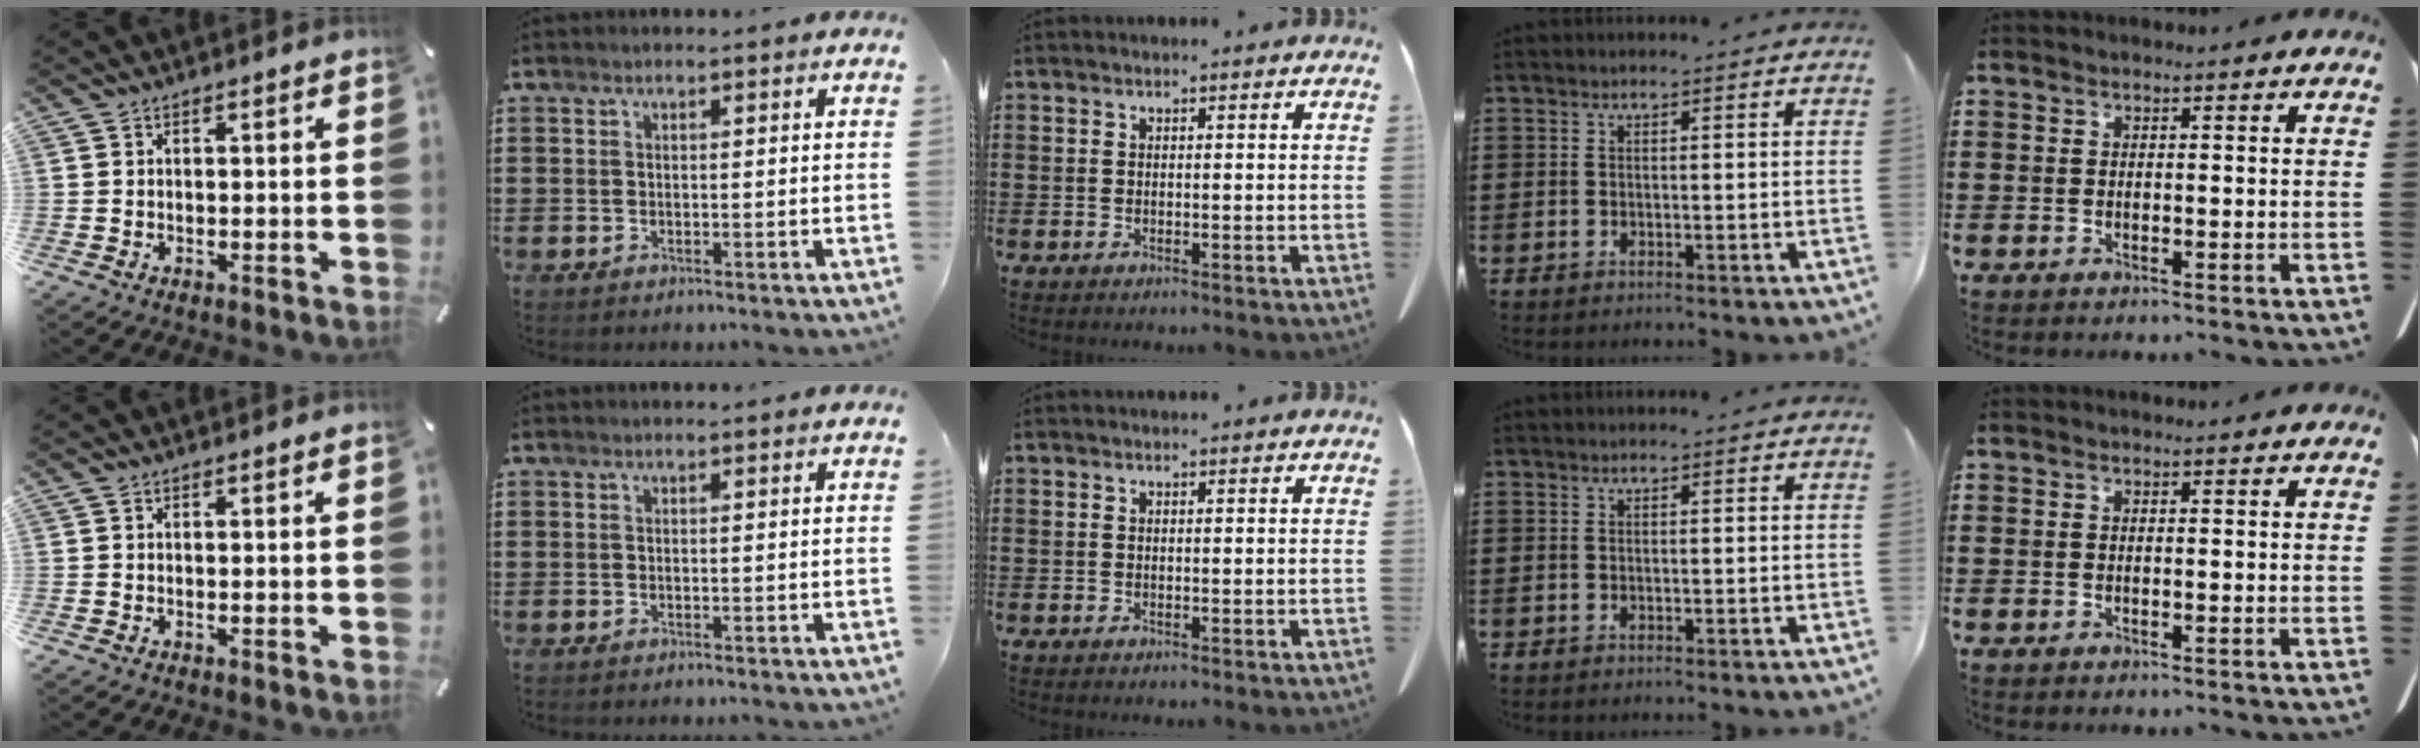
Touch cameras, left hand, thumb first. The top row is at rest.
{}